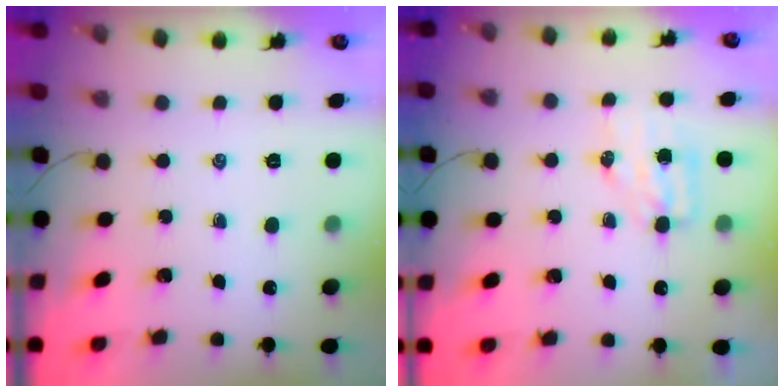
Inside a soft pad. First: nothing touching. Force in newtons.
{"total": 4.9, "press": 4.8, "slide": 0.7}